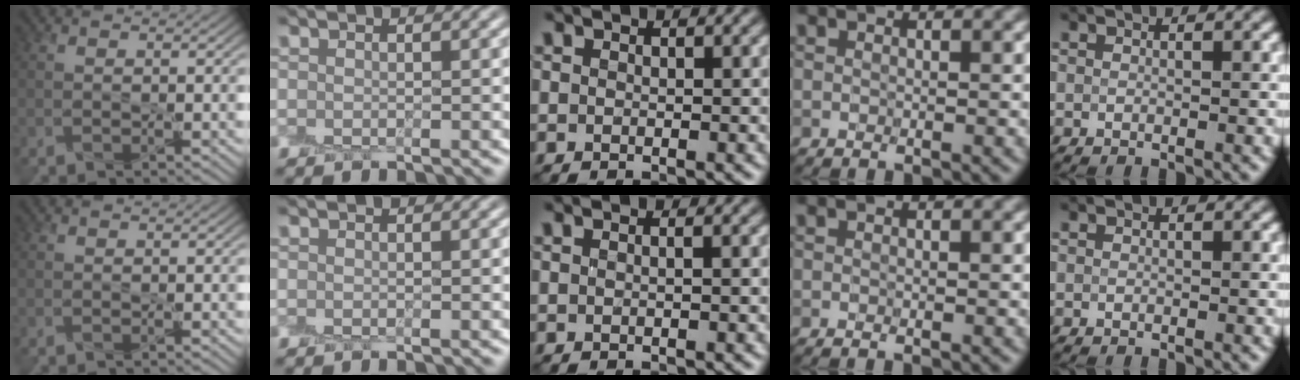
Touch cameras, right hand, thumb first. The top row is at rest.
{"middle": {"total": 0.5, "force": [0.0, -0.2, 0.5], "torque": [-0.010, -0.008, 0.004]}, "ring": {"total": 0.7, "force": [0.0, 0.2, 0.7], "torque": [-0.006, -0.001, -0.003]}}